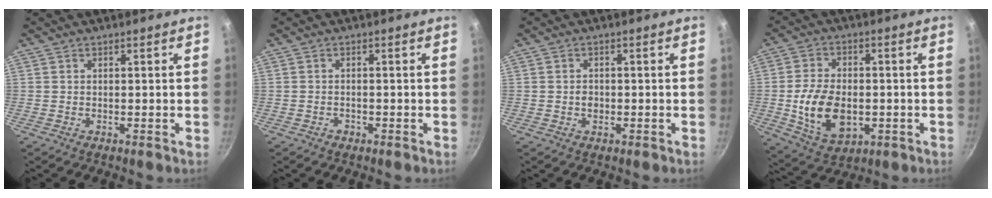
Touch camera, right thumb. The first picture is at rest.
{"total": 1.1, "force": [-0.7, 0.8, 0.4], "torque": [-0.007, 0.007, -0.010]}
{"total": 1.9, "force": [-0.4, 1.5, 1.1], "torque": [-0.013, 0.007, -0.007]}
{"total": 13.3, "force": [-2.0, 8.6, 10.0], "torque": [-0.169, 0.003, -0.025]}